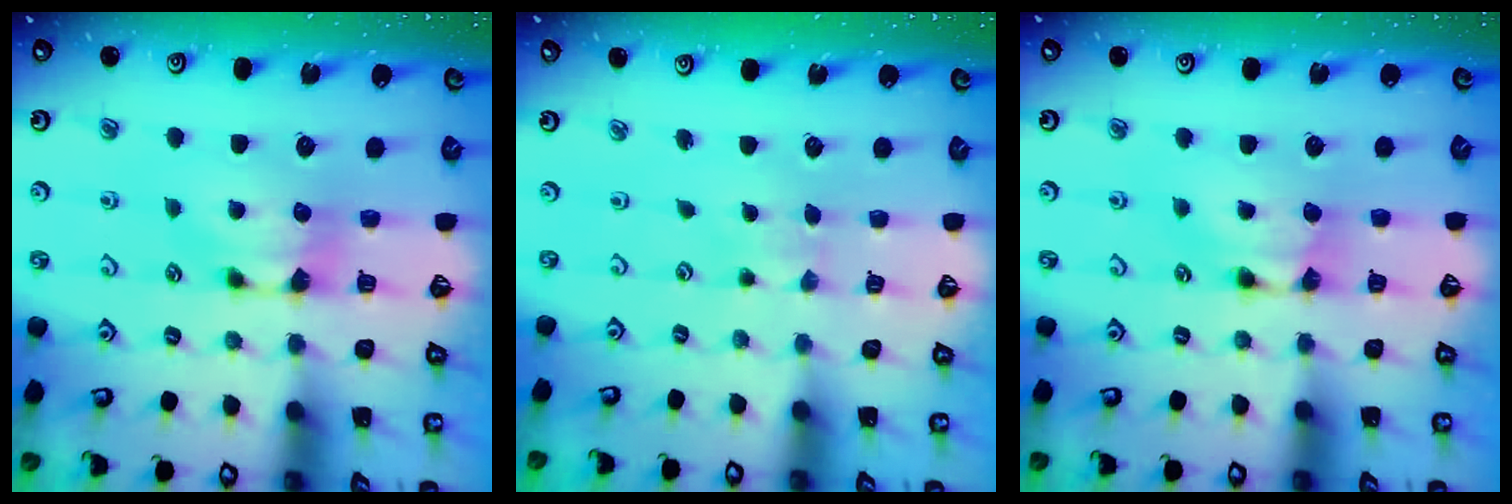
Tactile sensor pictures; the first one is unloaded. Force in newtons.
{"total": 3.1, "press": 3.1, "slide": 0.2}
{"total": 1.7, "press": 1.7, "slide": 0.1}